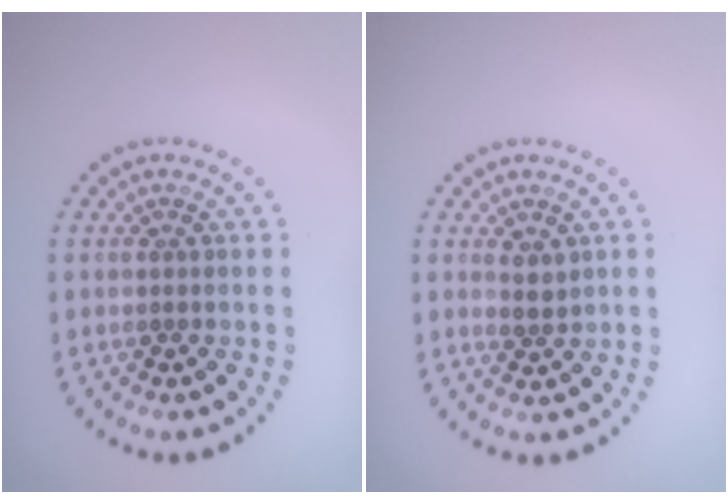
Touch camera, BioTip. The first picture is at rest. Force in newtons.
{"total": 1.3, "press": 1.1, "slide": 0.6}